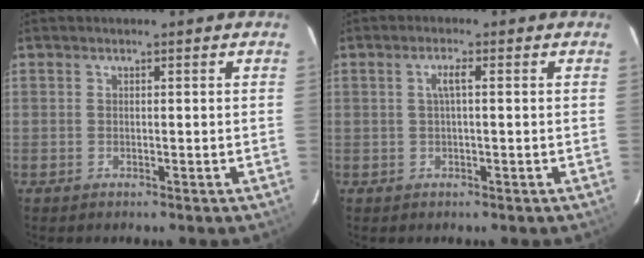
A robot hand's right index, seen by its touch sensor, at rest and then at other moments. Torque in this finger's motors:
{"motor_torque": [0.13, -0.07, 0.18, 0.05]}